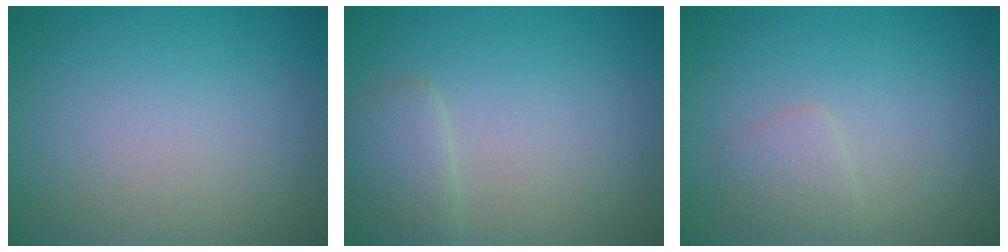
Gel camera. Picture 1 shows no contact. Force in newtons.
{"total": 2.1, "press": 2.1, "slide": 0.1}
{"total": 1.4, "press": 1.4, "slide": 0.1}